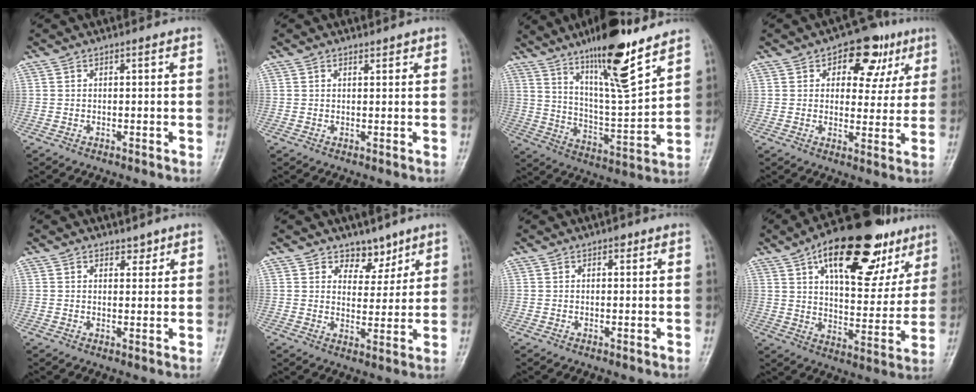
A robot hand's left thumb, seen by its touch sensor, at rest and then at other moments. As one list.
[{"total": 1.0, "force": [0.8, 0.5, 0.3], "torque": [0.000, -0.005, 0.009]}, {"total": 17.7, "force": [12.3, 3.0, 12.3], "torque": [-0.185, -0.077, 0.212]}, {"total": 11.4, "force": [5.1, 7.3, 7.2], "torque": [-0.039, -0.006, 0.063]}, {"total": 1.9, "force": [1.4, 1.2, 0.4], "torque": [0.010, -0.009, 0.018]}, {"total": 5.6, "force": [4.1, 3.6, 1.4], "torque": [0.015, -0.027, 0.065]}, {"total": 1.0, "force": [0.6, 0.6, 0.5], "torque": [0.001, -0.001, 0.004]}, {"total": 25.3, "force": [13.5, 11.7, 17.9], "torque": [-0.220, -0.019, 0.204]}]